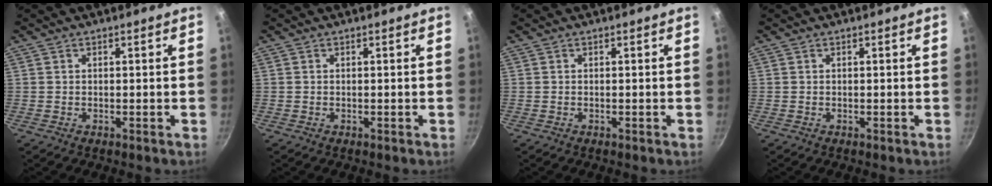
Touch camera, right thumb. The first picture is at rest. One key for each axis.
{"total": 0.0}
{"total": 0.0}
{"total": 0.0}